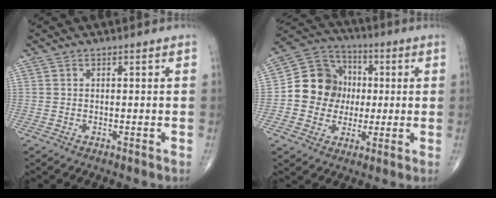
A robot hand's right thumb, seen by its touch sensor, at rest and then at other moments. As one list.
[{"total": 12.9, "force": [-0.1, 11.8, 5.4], "torque": [-0.053, 0.024, -0.007]}]